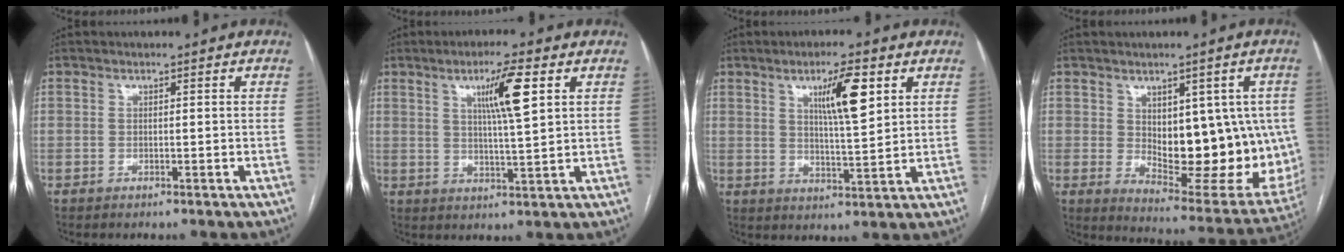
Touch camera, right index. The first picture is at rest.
{"total": 7.8, "force": [3.1, 0.1, 7.2], "torque": [-0.124, 0.001, 0.051]}
{"total": 8.4, "force": [3.5, 1.0, 7.5], "torque": [-0.128, 0.000, 0.058]}
{"total": 17.2, "force": [0.6, 7.9, 15.2], "torque": [-0.179, -0.001, 0.034]}